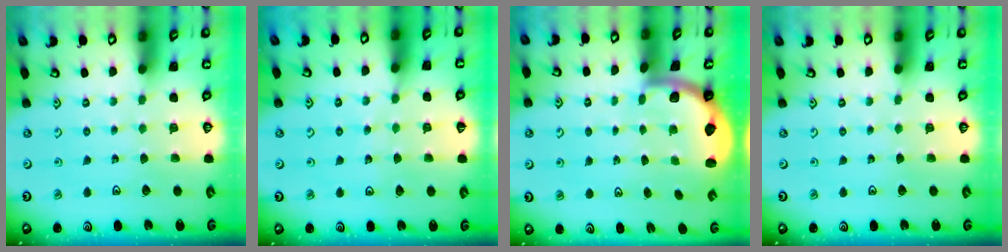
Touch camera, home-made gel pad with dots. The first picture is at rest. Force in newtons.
{"total": 5.8, "press": 5.7, "slide": 0.8}
{"total": 2.0, "press": 2.0, "slide": 0.5}
{"total": 0.0}